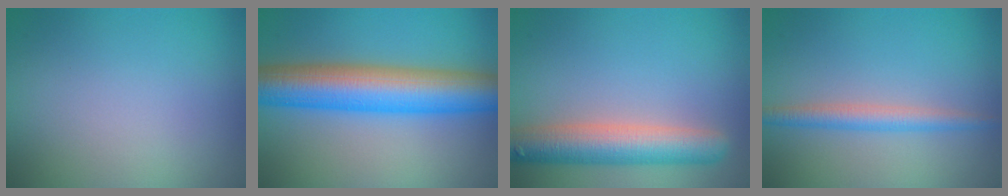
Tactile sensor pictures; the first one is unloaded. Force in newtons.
{"total": 9.7, "press": 9.7, "slide": 0.2}
{"total": 6.1, "press": 6.1, "slide": 0.5}
{"total": 2.3, "press": 2.3, "slide": 0.1}